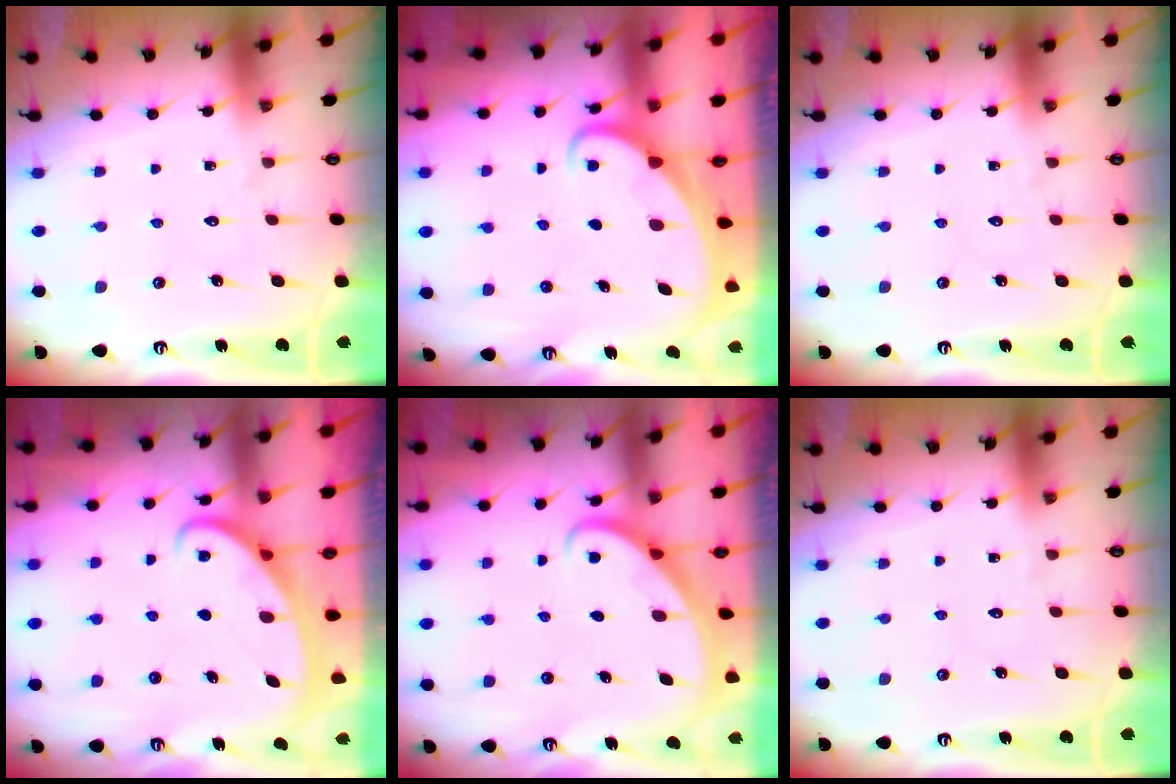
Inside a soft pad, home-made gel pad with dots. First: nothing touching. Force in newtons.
{"total": 2.5, "press": 2.5, "slide": 0.2}
{"total": 0.0}
{"total": 2.5, "press": 2.5, "slide": 0.3}
{"total": 2.7, "press": 2.7, "slide": 0.2}
{"total": 0.0}